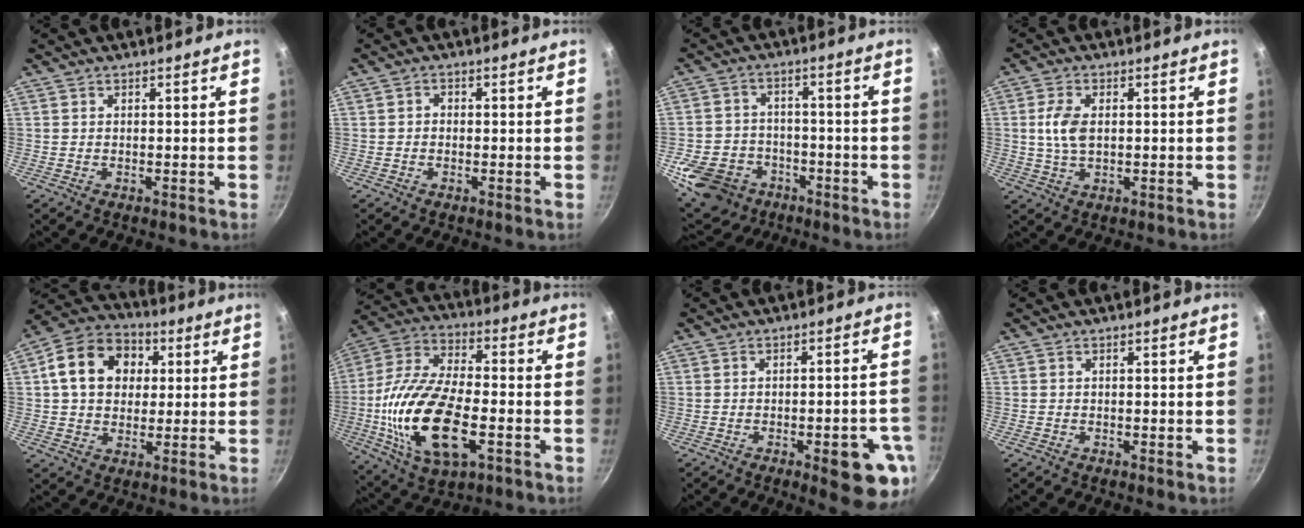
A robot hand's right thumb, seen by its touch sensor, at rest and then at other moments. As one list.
[{"total": 1.3, "force": [-0.3, 1.1, 0.6], "torque": [-0.007, 0.006, -0.008]}, {"total": 14.2, "force": [-6.7, 10.9, 6.2], "torque": [-0.102, 0.041, -0.105]}, {"total": 5.8, "force": [0.6, 3.5, 4.6], "torque": [-0.088, 0.005, 0.011]}, {"total": 14.7, "force": [3.2, 11.5, 8.5], "torque": [-0.122, 0.022, 0.038]}, {"total": 22.4, "force": [-4.8, 10.9, 19.0], "torque": [-0.369, 0.017, -0.093]}, {"total": 10.9, "force": [-4.3, 3.4, 9.4], "torque": [-0.088, 0.018, -0.048]}, {"total": 0.0}]